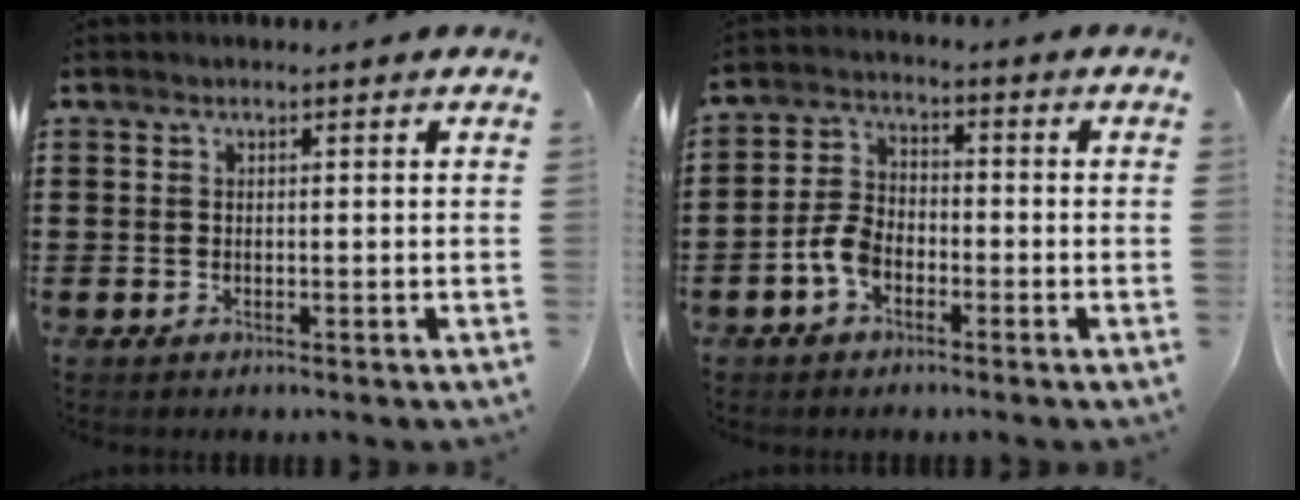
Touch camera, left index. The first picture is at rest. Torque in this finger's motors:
{"motor_torque": [0.53, -0.04, 0.23, 0.05]}